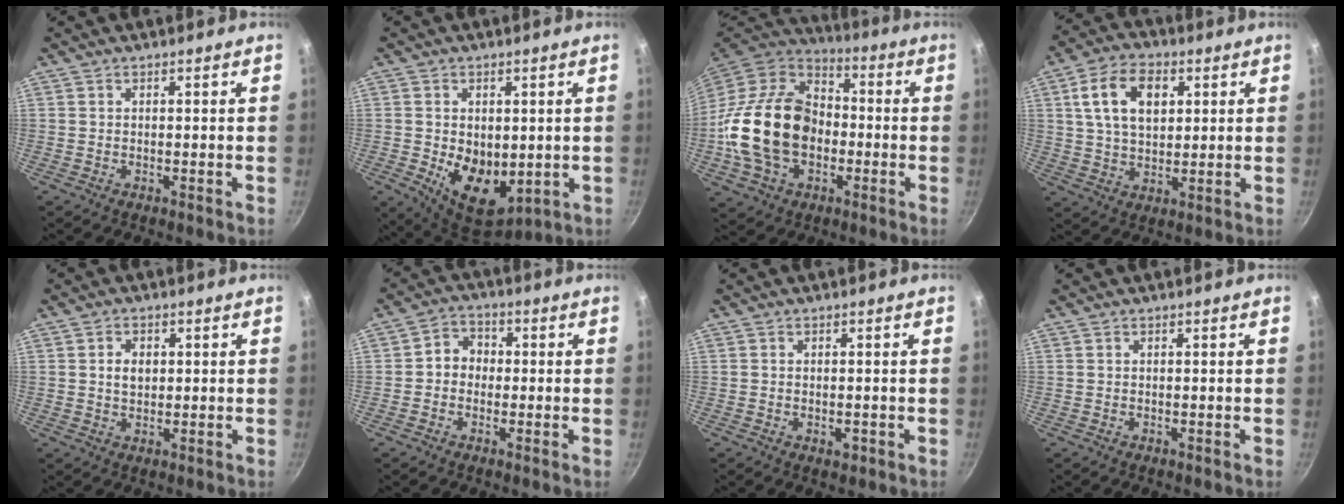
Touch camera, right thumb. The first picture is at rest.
{"total": 12.2, "force": [-1.0, 8.1, 9.1], "torque": [-0.114, -0.028, 0.005]}
{"total": 23.3, "force": [-3.4, 16.6, 16.0], "torque": [-0.277, 0.040, -0.065]}
{"total": 11.9, "force": [3.5, 7.6, 8.5], "torque": [-0.135, 0.003, 0.058]}
{"total": 3.4, "force": [0.6, 2.5, 2.3], "torque": [-0.026, 0.001, 0.011]}
{"total": 5.0, "force": [-0.3, 4.4, 2.4], "torque": [-0.010, 0.013, -0.018]}
{"total": 1.8, "force": [-0.6, 1.1, 1.3], "torque": [-0.019, -0.002, -0.009]}
{"total": 0.0}